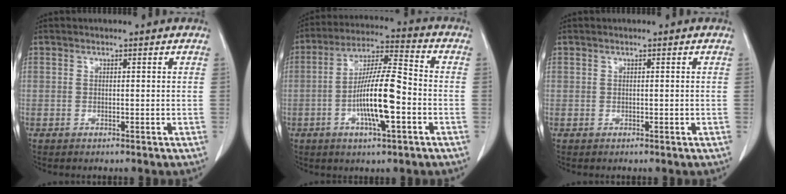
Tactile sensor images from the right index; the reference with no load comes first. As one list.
[{"total": 12.3, "force": [-3.3, 1.7, 11.7], "torque": [-0.217, 0.005, -0.061]}, {"total": 0.0}]